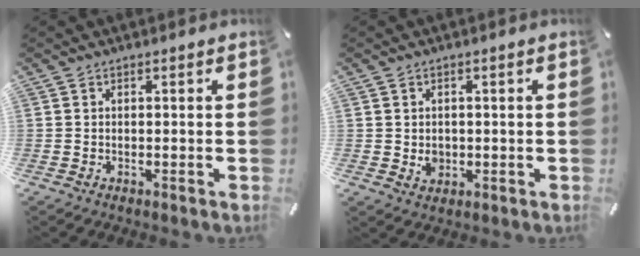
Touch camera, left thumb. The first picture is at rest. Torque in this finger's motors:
{"motor_torque": [-0.01, 0.01, 0.13, 0.08, 0.00]}